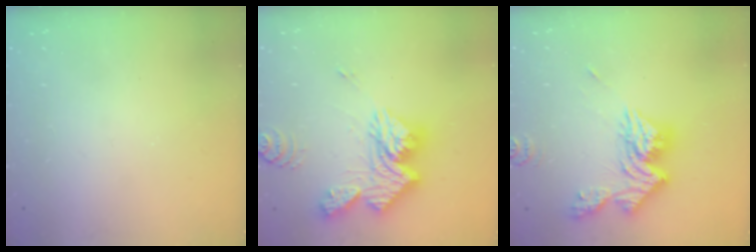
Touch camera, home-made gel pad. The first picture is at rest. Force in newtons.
{"total": 19.3, "press": 19.1, "slide": 2.0}
{"total": 15.2, "press": 15.1, "slide": 1.6}